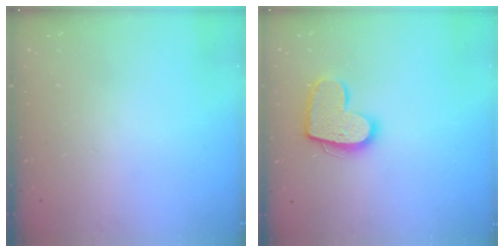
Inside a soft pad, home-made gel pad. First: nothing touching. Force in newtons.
{"total": 14.5, "press": 14.5, "slide": 0.9}